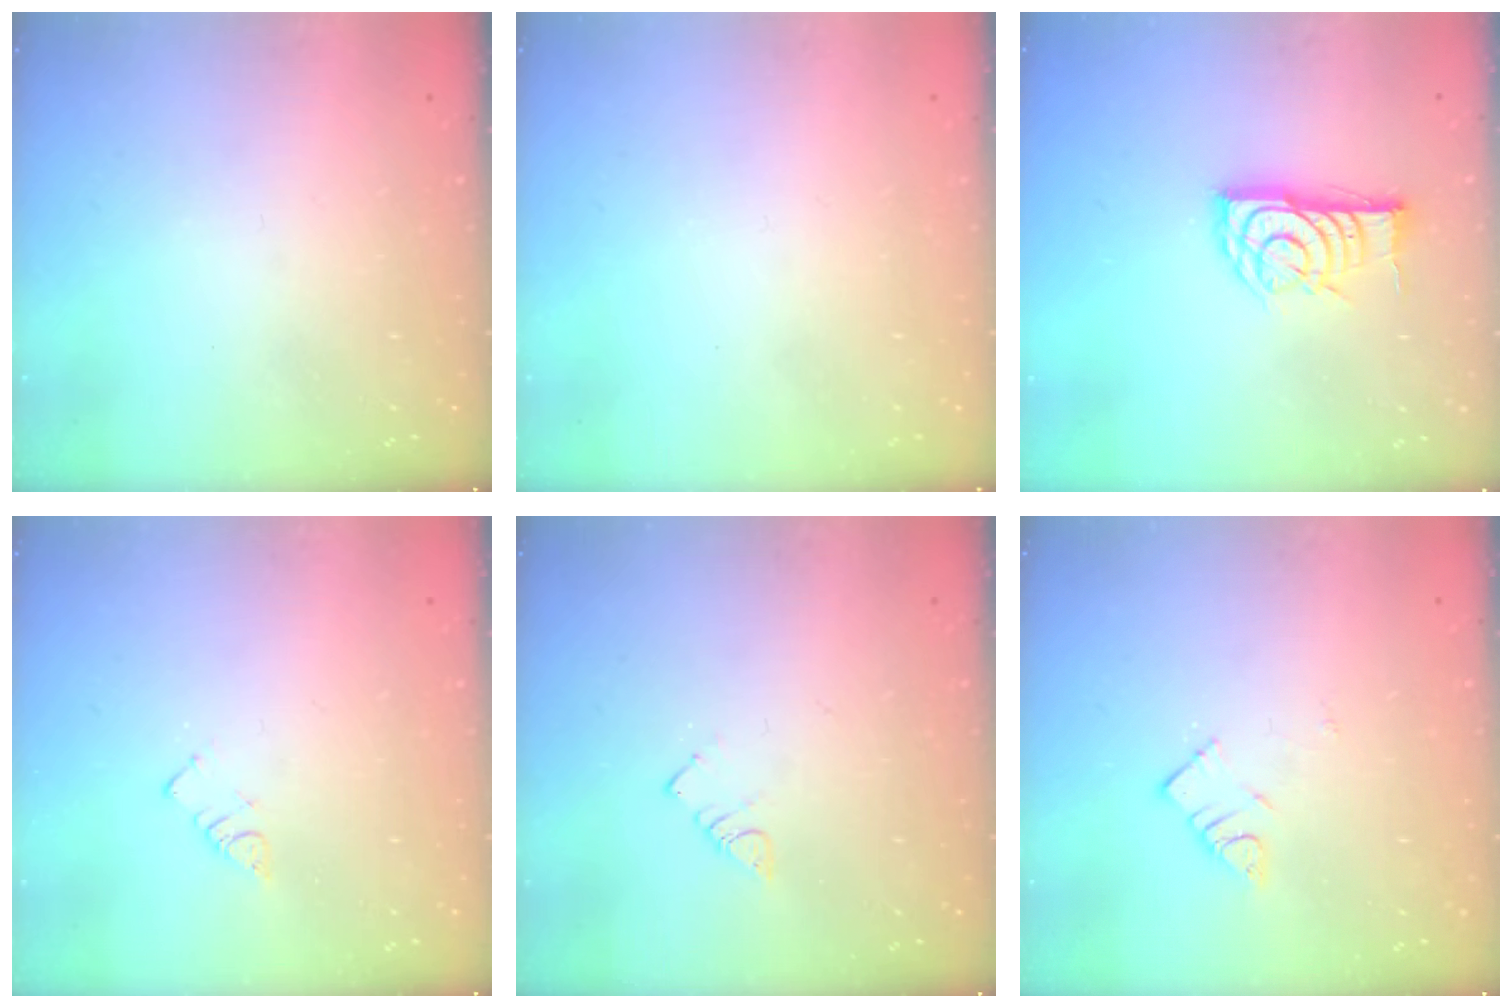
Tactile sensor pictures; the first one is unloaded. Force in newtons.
{"total": 1.7, "press": 1.6, "slide": 0.1}
{"total": 13.0, "press": 13.0, "slide": 0.8}
{"total": 2.7, "press": 2.7, "slide": 0.4}
{"total": 2.8, "press": 2.8, "slide": 0.3}
{"total": 4.4, "press": 4.4, "slide": 0.2}